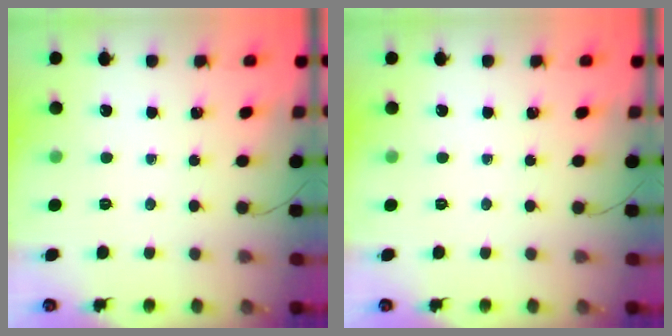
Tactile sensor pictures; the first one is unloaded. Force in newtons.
{"total": 0.0}